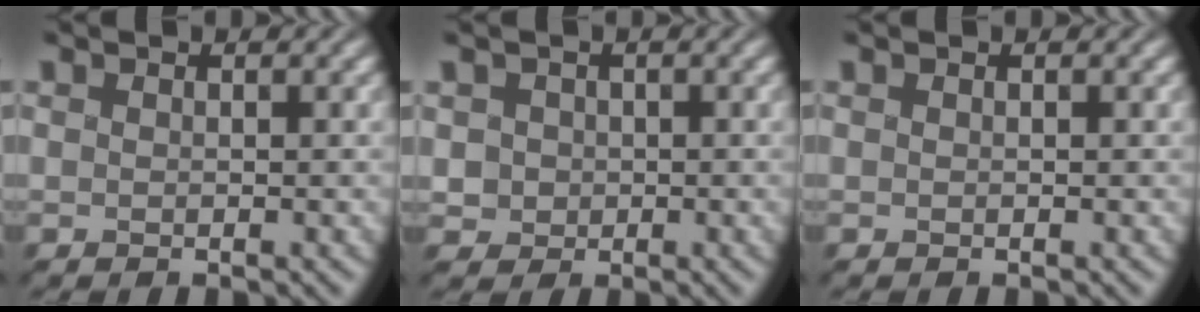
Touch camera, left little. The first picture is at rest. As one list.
[{"total": 1.3, "force": [-0.3, 1.3, -0.1], "torque": [-0.016, -0.006, 0.005]}, {"total": 0.0}]